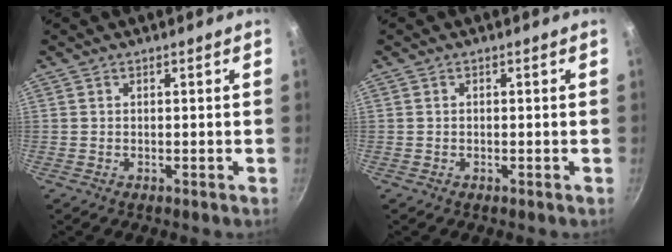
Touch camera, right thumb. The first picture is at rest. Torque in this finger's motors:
{"motor_torque": [-0.49, 0.18, -0.03, 0.23, -0.01]}